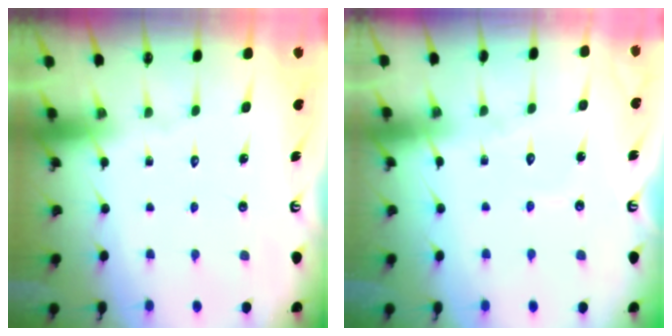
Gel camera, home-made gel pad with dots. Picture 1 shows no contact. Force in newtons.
{"total": 4.3, "press": 4.3, "slide": 0.4}